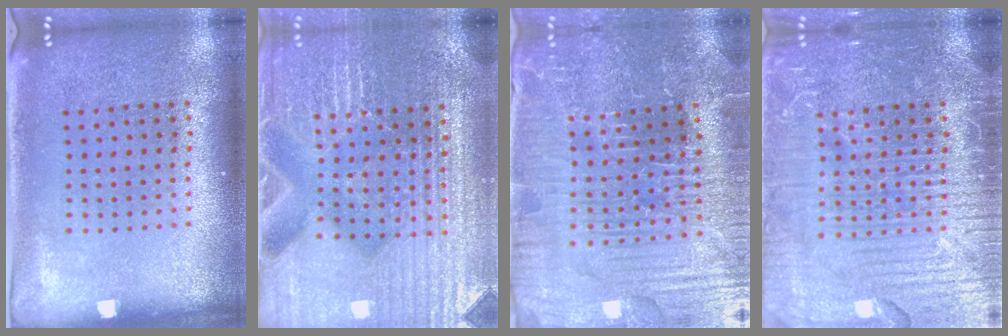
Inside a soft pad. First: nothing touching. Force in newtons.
{"total": 4.8, "press": 4.6, "slide": 1.5}
{"total": 4.1, "press": 4.1, "slide": 0.5}
{"total": 6.9, "press": 6.9, "slide": 0.9}